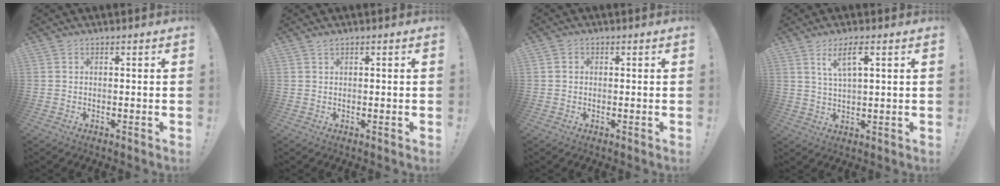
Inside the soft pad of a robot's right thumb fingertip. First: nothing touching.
{"total": 0.9, "force": [0.7, 0.3, 0.3], "torque": [-0.009, 0.003, 0.014]}
{"total": 1.3, "force": [-0.2, 1.1, 0.5], "torque": [-0.011, 0.005, -0.002]}
{"total": 6.2, "force": [3.2, 1.2, 5.2], "torque": [-0.090, -0.009, 0.050]}